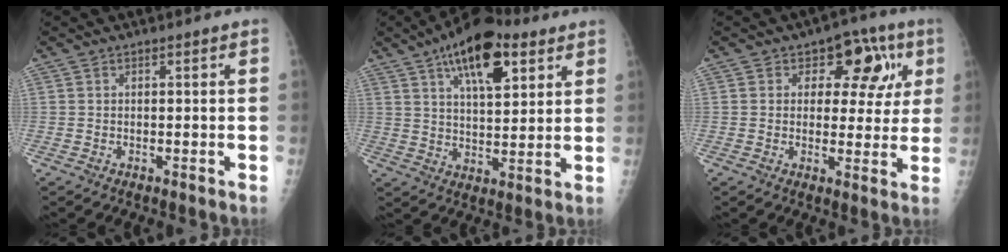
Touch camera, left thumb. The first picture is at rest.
{"total": 14.9, "force": [7.7, 6.4, 11.0], "torque": [-0.143, -0.017, 0.121]}
{"total": 11.2, "force": [3.5, 7.2, 7.9], "torque": [-0.042, 0.009, 0.039]}